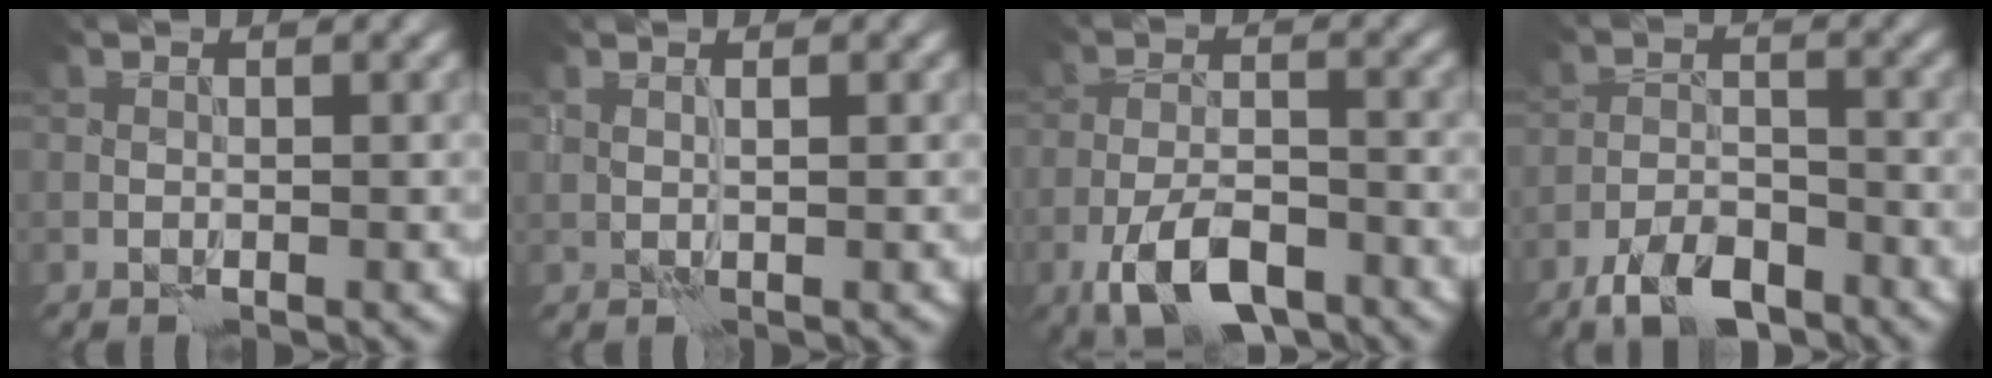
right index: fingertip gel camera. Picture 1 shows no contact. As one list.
[{"total": 0.9, "force": [0.7, -0.1, 0.5], "torque": [-0.010, -0.006, 0.015]}, {"total": 6.6, "force": [-3.9, 2.5, 4.6], "torque": [-0.080, -0.001, -0.075]}, {"total": 5.2, "force": [-3.9, 1.9, 2.9], "torque": [-0.046, -0.004, -0.073]}]